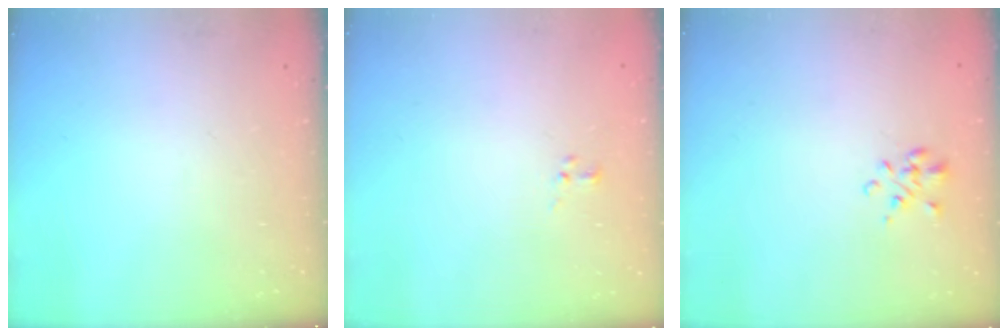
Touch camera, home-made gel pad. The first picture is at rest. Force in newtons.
{"total": 1.2, "press": 1.1, "slide": 0.6}
{"total": 1.3, "press": 1.2, "slide": 0.7}